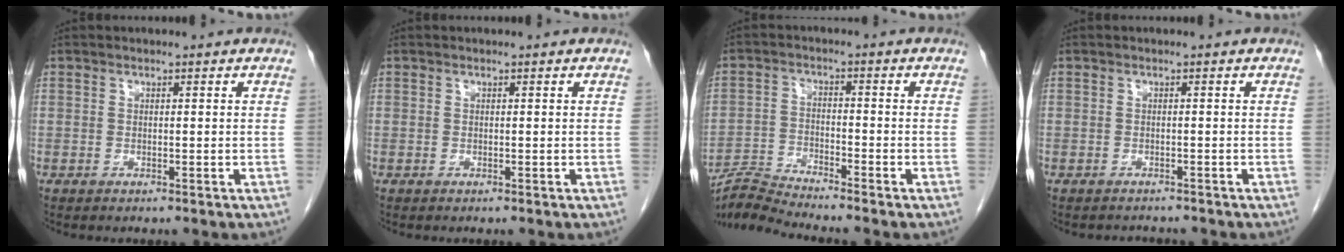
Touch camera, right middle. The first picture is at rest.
{"total": 0.0}
{"total": 5.7, "force": [-5.4, -1.8, 0.2], "torque": [-0.016, -0.014, -0.105]}
{"total": 1.8, "force": [-1.7, 0.4, -0.2], "torque": [0.002, -0.005, -0.024]}